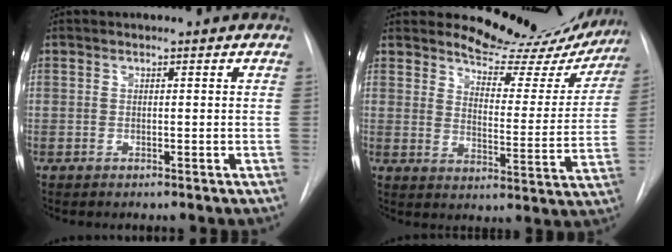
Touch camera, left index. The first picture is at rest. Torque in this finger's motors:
{"motor_torque": [0.92, -0.95, 0.03, -0.01]}